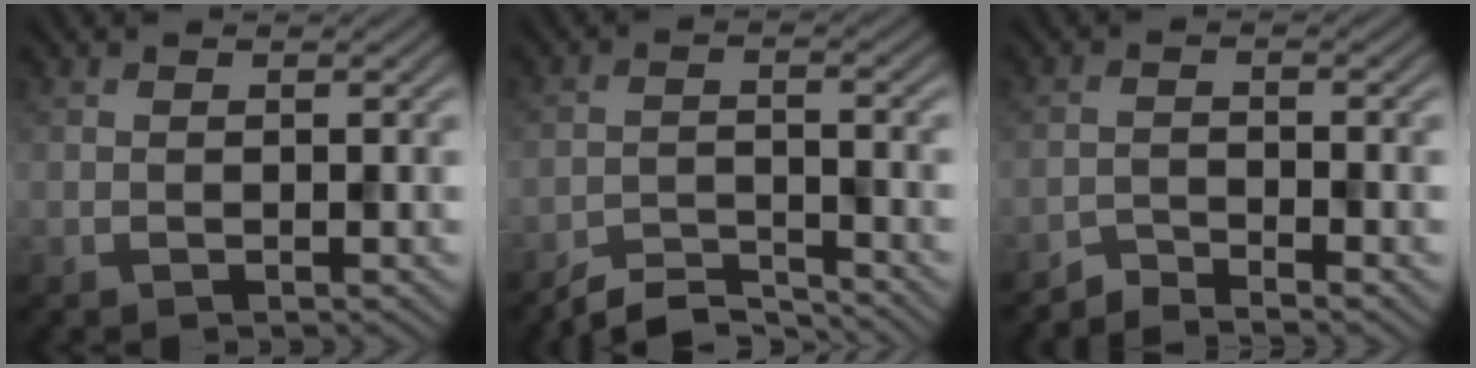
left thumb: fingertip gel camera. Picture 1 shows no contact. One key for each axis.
{"total": 4.5, "fx": -4.3, "fy": 0.5, "fz": 1.3, "tx": -0.022, "ty": 0.000, "tz": -0.086}
{"total": 2.8, "fx": -2.6, "fy": 0.3, "fz": 0.9, "tx": -0.013, "ty": -0.001, "tz": -0.058}